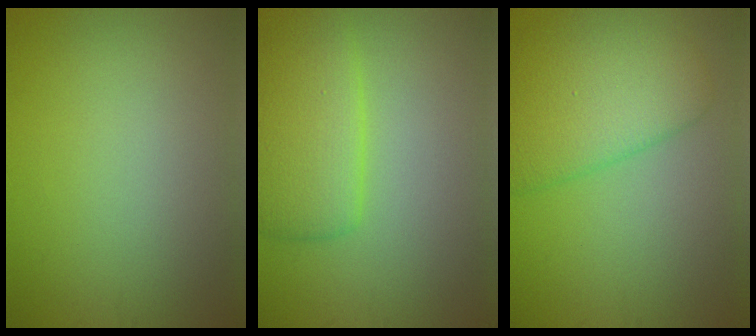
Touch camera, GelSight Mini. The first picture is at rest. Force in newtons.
{"total": 4.6, "press": 4.6, "slide": 0.2}
{"total": 5.9, "press": 5.9, "slide": 0.4}